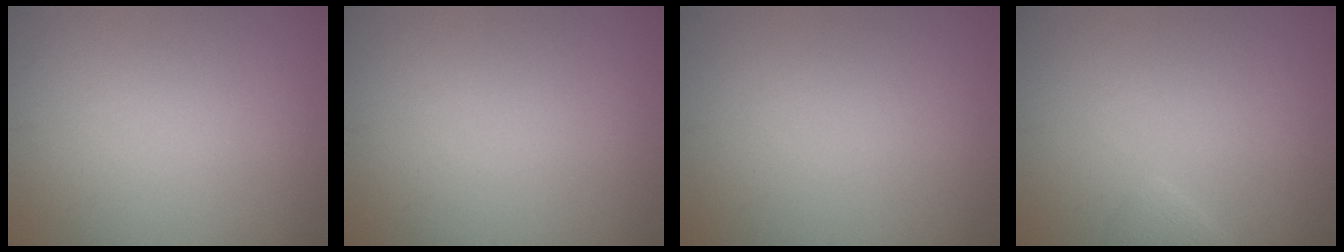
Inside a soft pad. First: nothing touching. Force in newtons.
{"total": 0.0}
{"total": 0.0}
{"total": 1.0, "press": 1.0, "slide": 0.2}